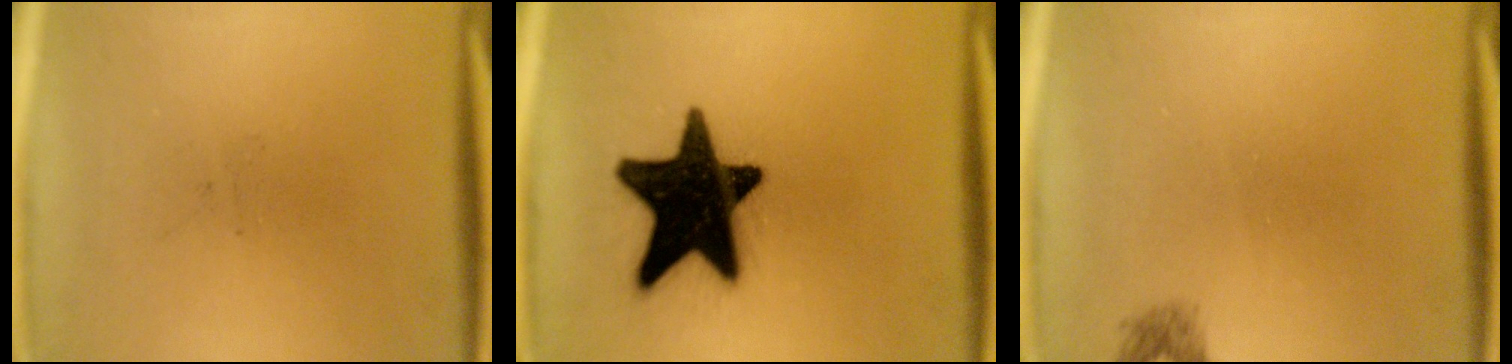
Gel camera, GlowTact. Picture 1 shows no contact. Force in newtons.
{"total": 19.7}
{"total": 1.1}